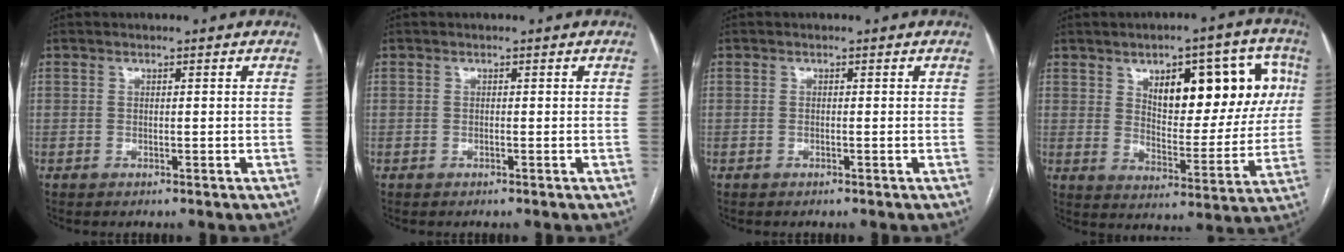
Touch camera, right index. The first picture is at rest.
{"total": 0.0}
{"total": 0.0}
{"total": 17.0, "force": [5.9, 7.1, 14.3], "torque": [-0.182, 0.024, 0.089]}